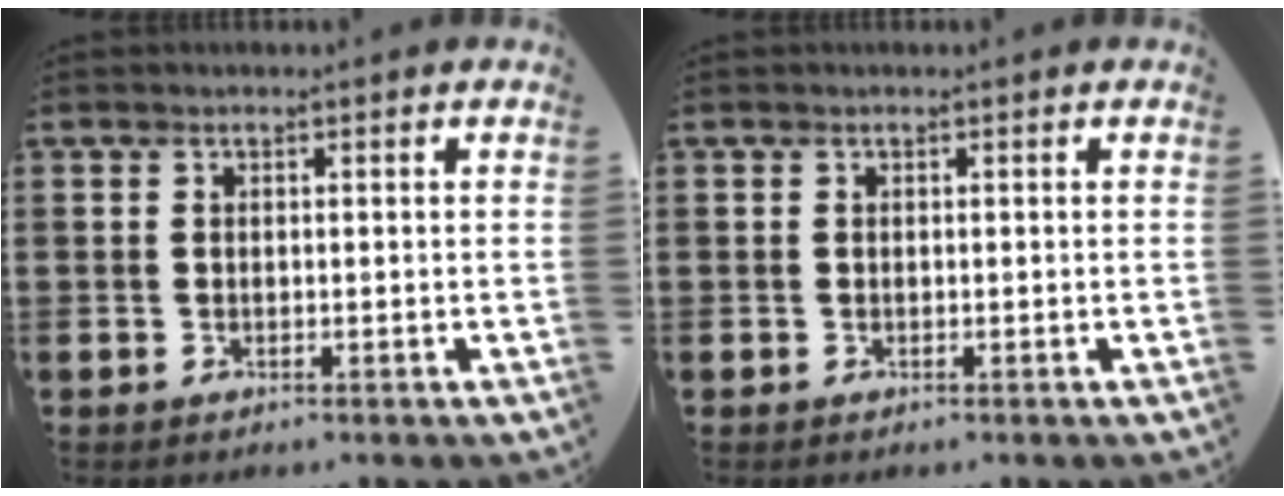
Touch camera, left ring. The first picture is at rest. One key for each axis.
{"total": 0.0}